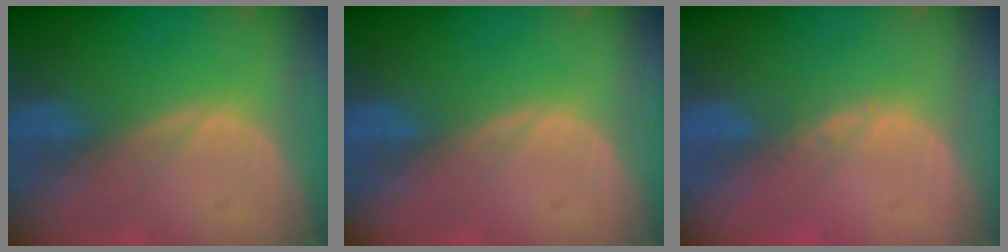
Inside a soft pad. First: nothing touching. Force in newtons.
{"total": 0.0}
{"total": 0.6, "press": 0.5, "slide": 0.3}